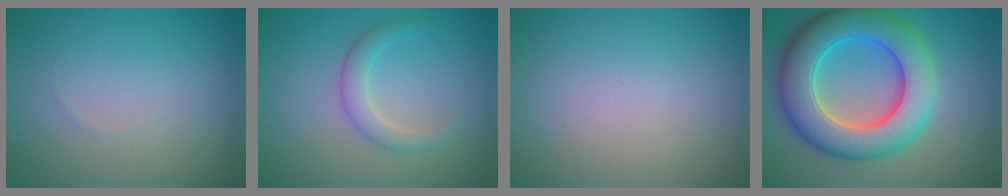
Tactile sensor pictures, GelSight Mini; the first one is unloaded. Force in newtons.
{"total": 2.3, "press": 2.3, "slide": 0.0}
{"total": 0.0}
{"total": 10.7, "press": 10.7, "slide": 0.5}